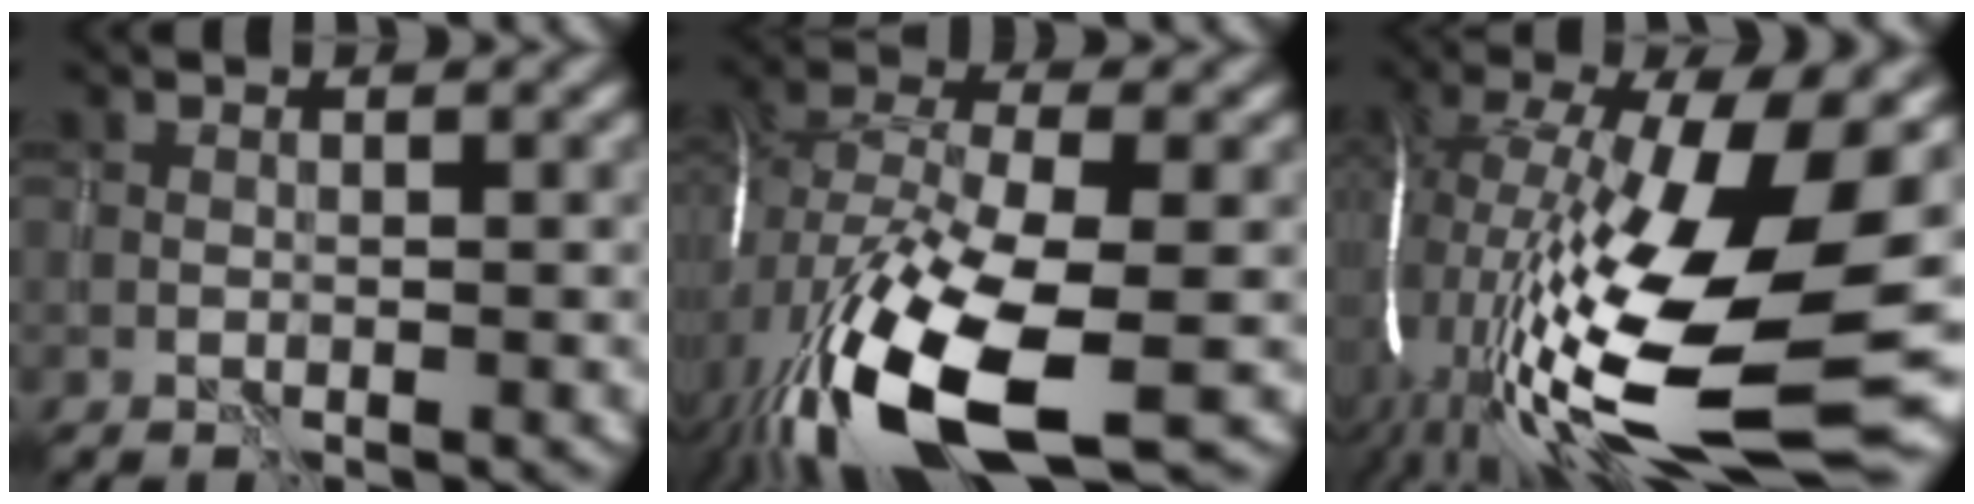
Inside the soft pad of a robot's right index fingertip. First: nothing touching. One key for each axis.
{"total": 16.1, "fx": -6.2, "fy": 7.3, "fz": 12.9, "tx": -0.281, "ty": -0.050, "tz": -0.105}
{"total": 19.3, "fx": -2.7, "fy": 6.1, "fz": 18.1, "tx": -0.350, "ty": -0.018, "tz": -0.041}